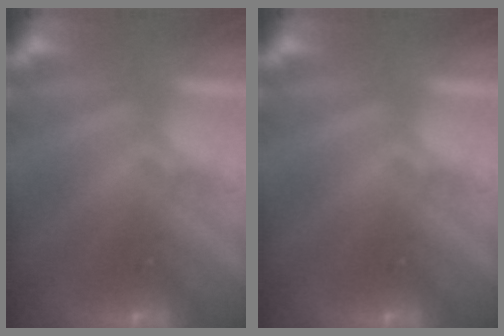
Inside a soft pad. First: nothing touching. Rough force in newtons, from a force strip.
{"total": 0.0}